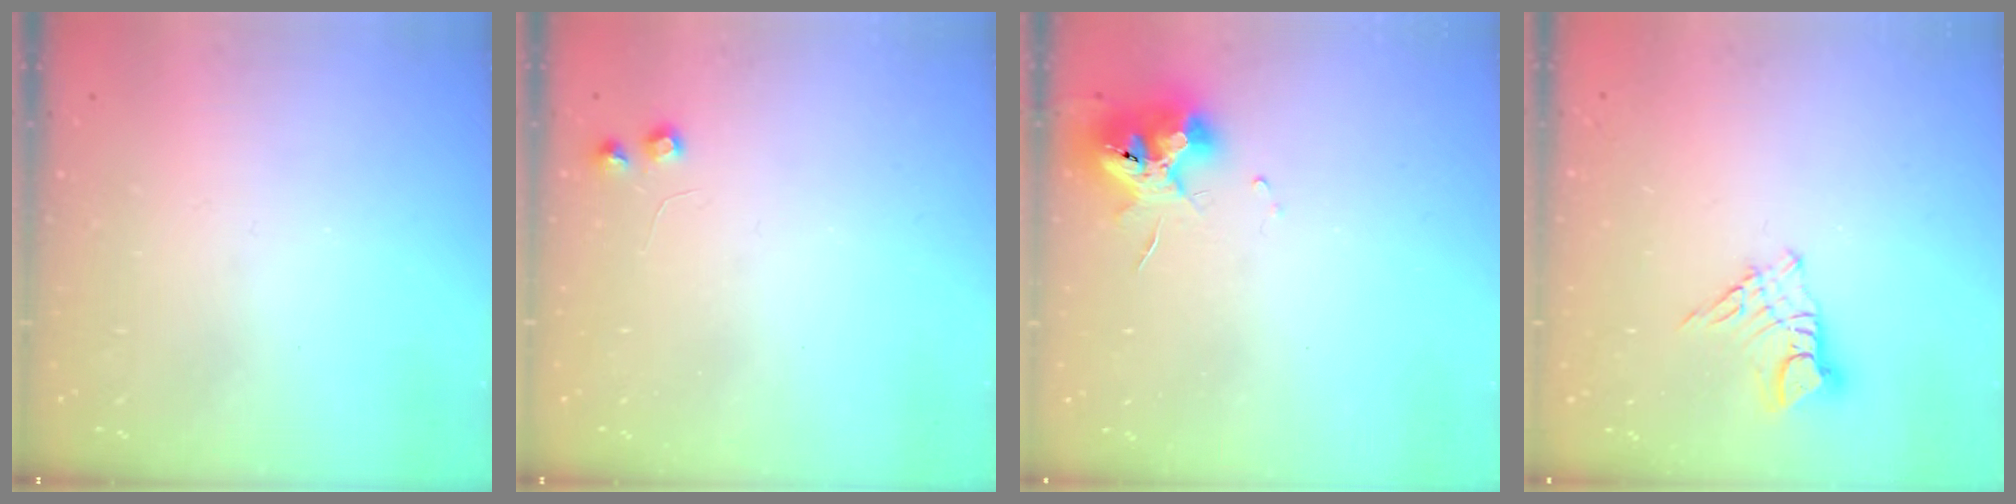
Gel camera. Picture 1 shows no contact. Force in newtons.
{"total": 4.6, "press": 4.6, "slide": 0.7}
{"total": 11.3, "press": 11.3, "slide": 1.0}
{"total": 5.9, "press": 5.9, "slide": 0.5}